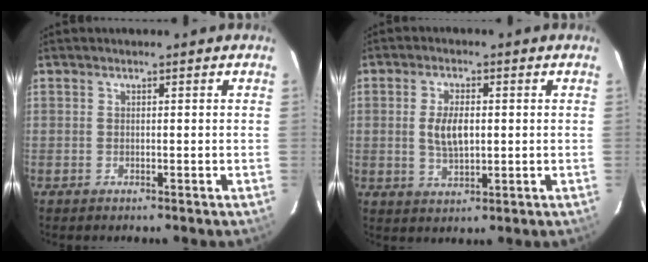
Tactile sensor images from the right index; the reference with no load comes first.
{"total": 6.0, "force": [0.3, 2.9, 5.2], "torque": [-0.101, 0.001, 0.009]}